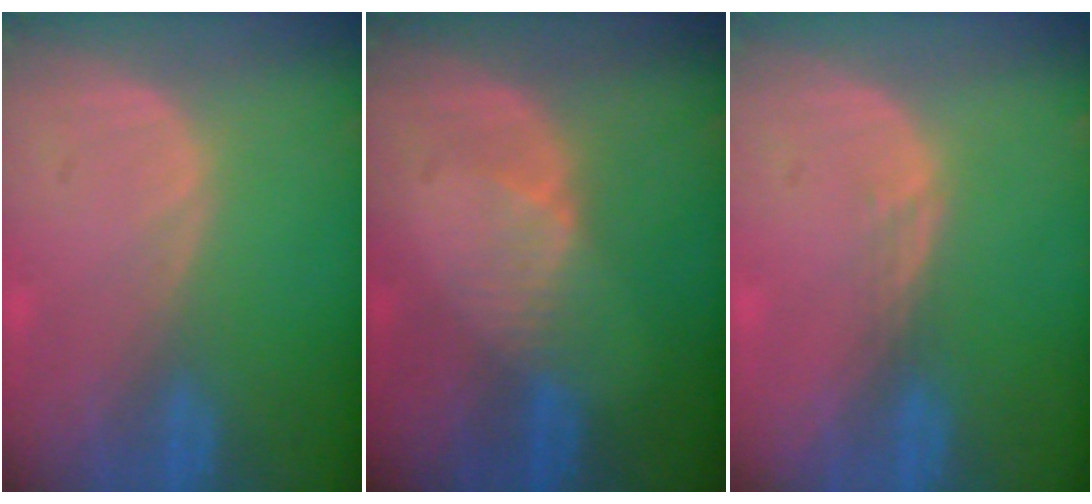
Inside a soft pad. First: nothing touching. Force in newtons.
{"total": 2.7, "press": 2.7, "slide": 0.3}
{"total": 1.1, "press": 0.9, "slide": 0.7}